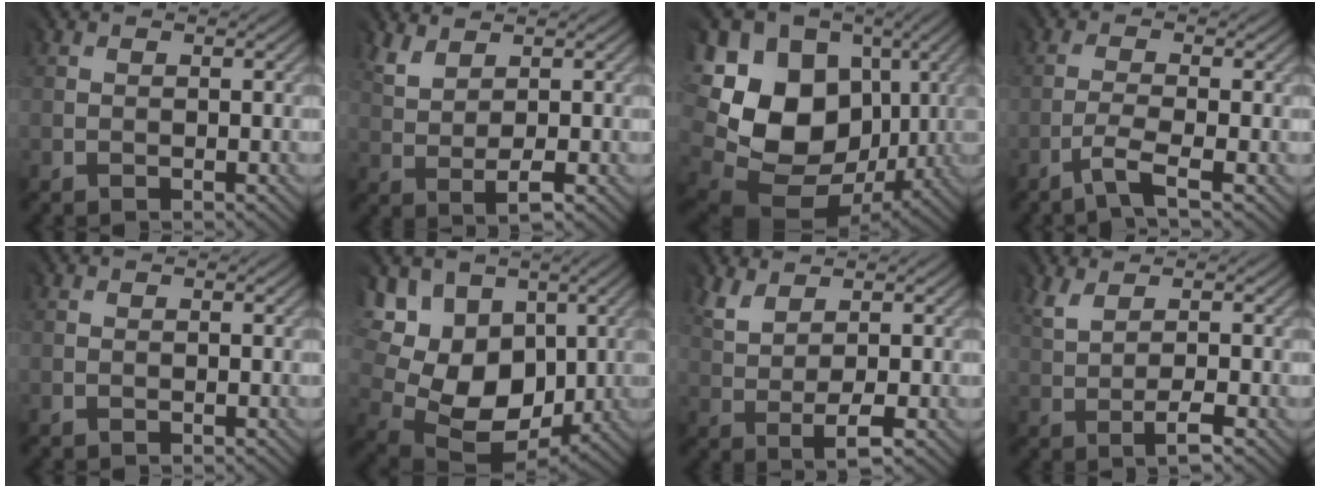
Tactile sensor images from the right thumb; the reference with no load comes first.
{"total": 3.4, "force": [2.3, 0.8, 2.3], "torque": [-0.061, -0.001, 0.047]}
{"total": 16.0, "force": [1.9, 13.0, 9.3], "torque": [-0.212, -0.026, 0.057]}
{"total": 3.3, "force": [-2.2, 0.0, 2.4], "torque": [-0.056, 0.004, -0.051]}
{"total": 0.0}
{"total": 13.6, "force": [3.3, 10.2, 8.4], "torque": [-0.189, -0.007, 0.076]}
{"total": 3.9, "force": [2.2, 1.0, 3.0], "torque": [-0.073, -0.002, 0.045]}
{"total": 3.0, "force": [1.0, 0.3, 2.8], "torque": [-0.065, 0.001, 0.020]}